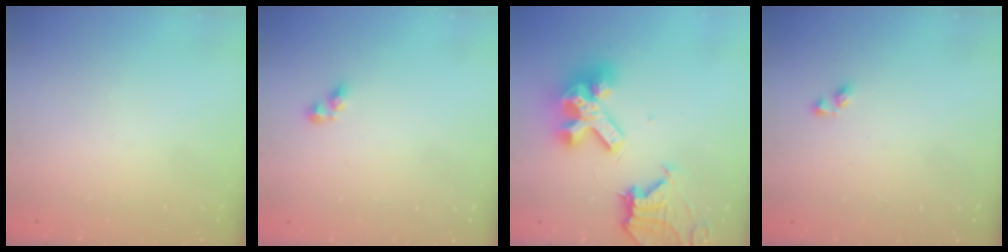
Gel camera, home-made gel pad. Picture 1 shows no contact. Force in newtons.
{"total": 4.6, "press": 4.6, "slide": 0.6}
{"total": 17.9, "press": 17.8, "slide": 2.2}
{"total": 2.9, "press": 2.9, "slide": 0.3}